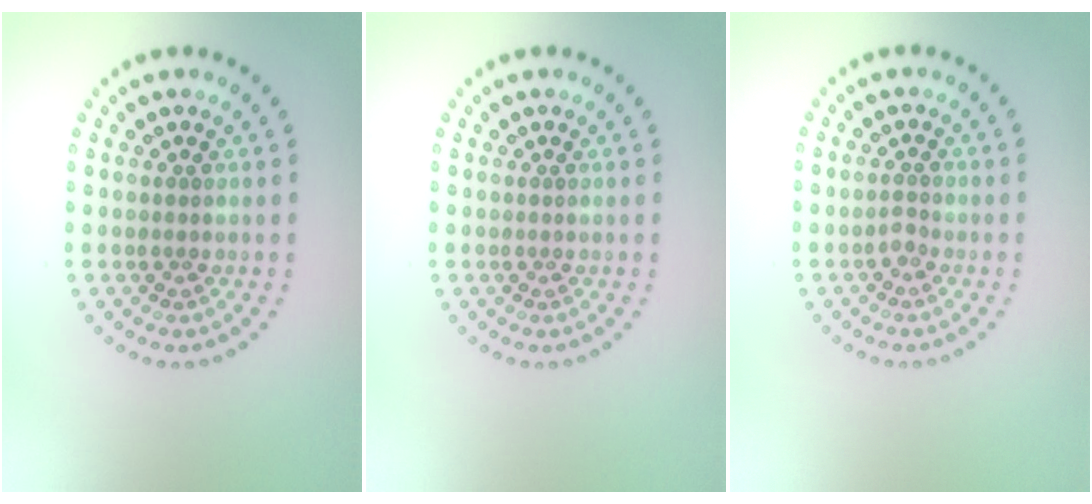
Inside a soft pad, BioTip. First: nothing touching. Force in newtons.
{"total": 0.0}
{"total": 0.9, "press": 0.6, "slide": 0.6}